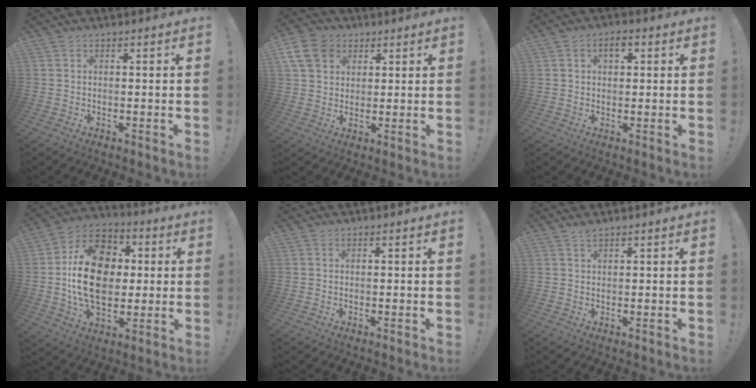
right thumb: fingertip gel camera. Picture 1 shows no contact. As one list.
[{"total": 10.5, "force": [4.6, 8.1, 4.9], "torque": [-0.086, -0.017, 0.095]}, {"total": 4.0, "force": [1.1, 2.4, 2.9], "torque": [-0.038, 0.003, 0.016]}, {"total": 20.8, "force": [0.2, 14.8, 14.6], "torque": [-0.246, 0.016, 0.009]}, {"total": 0.0}, {"total": 1.3, "force": [1.1, 0.1, 0.7], "torque": [-0.010, -0.002, 0.019]}]